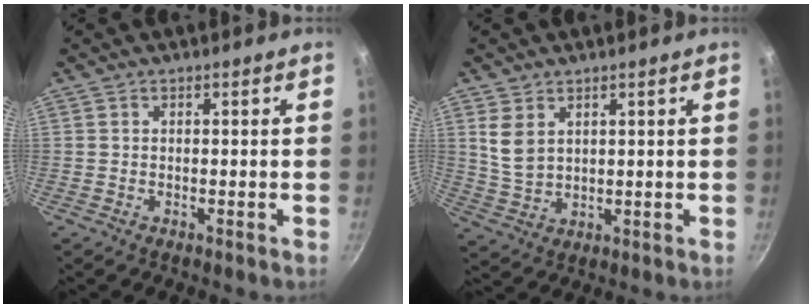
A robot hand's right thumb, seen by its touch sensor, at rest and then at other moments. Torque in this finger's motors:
{"motor_torque": [0.05, 0.04, 0.03, 0.00, 0.04]}